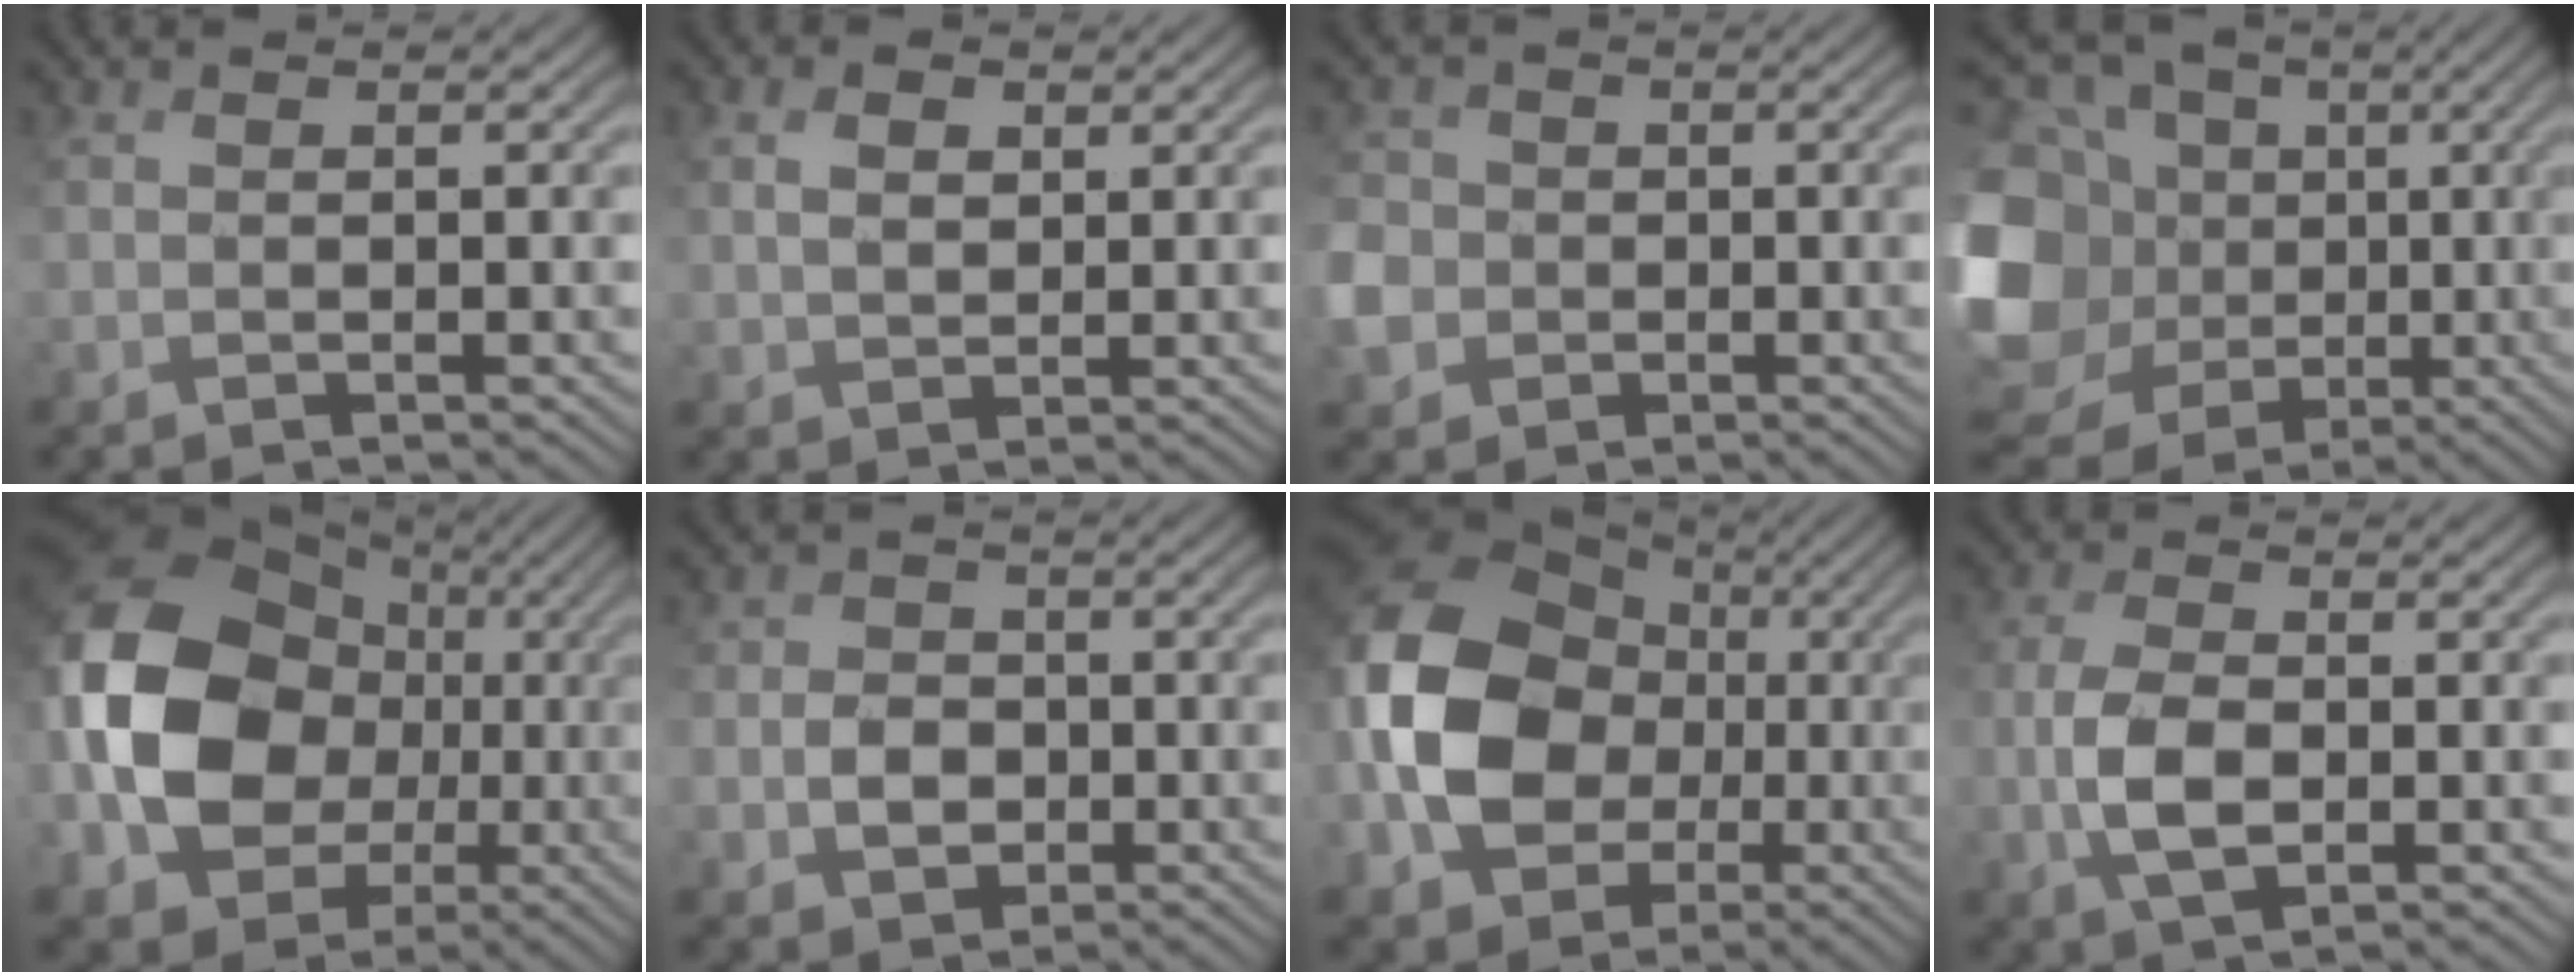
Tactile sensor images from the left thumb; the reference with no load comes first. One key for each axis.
{"total": 2.1, "fx": 1.5, "fy": 1.3, "fz": 0.7, "tx": -0.020, "ty": 0.006, "tz": 0.031}
{"total": 3.8, "fx": -0.7, "fy": 3.7, "fz": 0.6, "tx": -0.035, "ty": 0.004, "tz": -0.028}
{"total": 19.2, "fx": 0.1, "fy": 16.7, "fz": 9.4, "tx": -0.295, "ty": 0.017, "tz": 0.009}
{"total": 17.5, "fx": 0.0, "fy": 14.1, "fz": 10.3, "tx": -0.268, "ty": 0.008, "tz": -0.006}
{"total": 3.1, "fx": -0.2, "fy": 3.0, "fz": 0.9, "tx": -0.014, "ty": -0.001, "tz": -0.001}
{"total": 15.8, "fx": -0.6, "fy": 12.7, "fz": 9.5, "tx": -0.242, "ty": 0.007, "tz": -0.014}
{"total": 4.6, "fx": -0.5, "fy": 2.6, "fz": 3.7, "tx": -0.091, "ty": 0.002, "tz": -0.007}